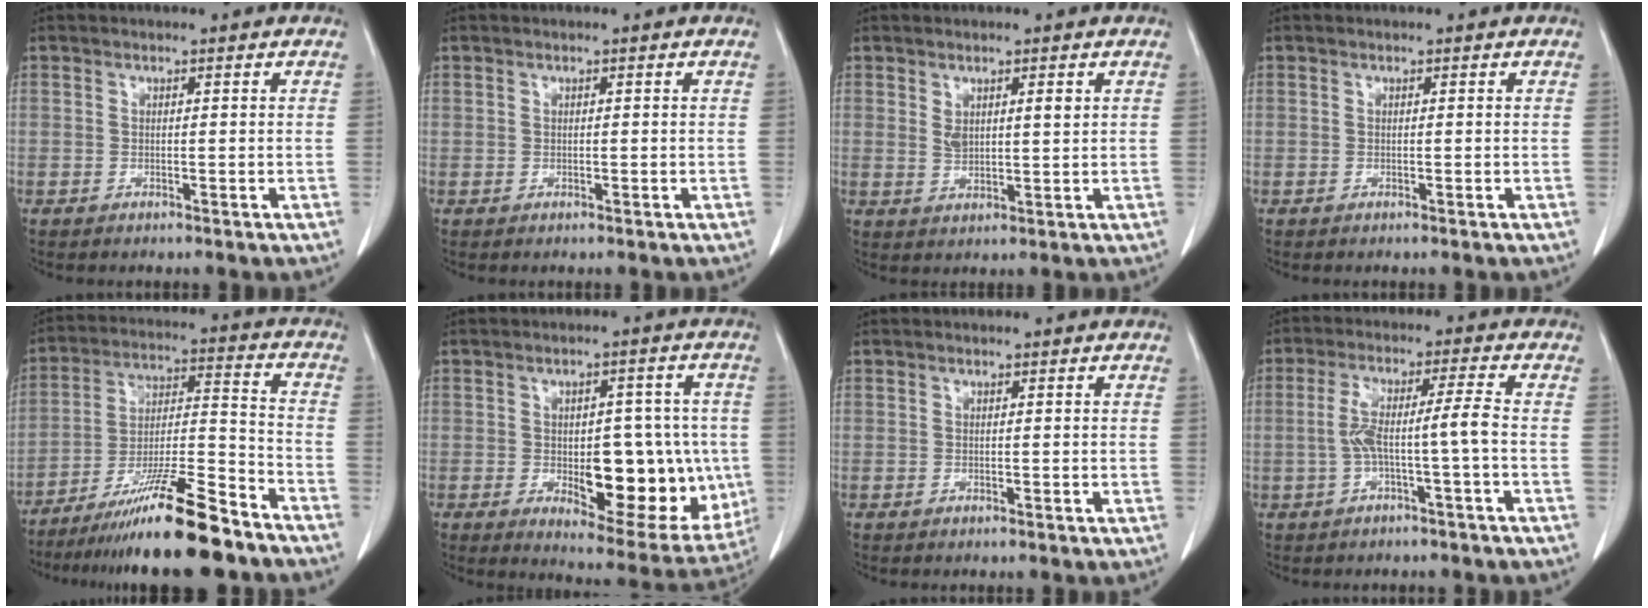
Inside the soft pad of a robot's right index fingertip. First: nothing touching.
{"total": 0.0}
{"total": 3.4, "force": [1.4, 1.4, 2.7], "torque": [-0.052, 0.004, 0.032]}
{"total": 0.0}
{"total": 16.8, "force": [-13.2, 0.4, 10.4], "torque": [-0.193, -0.015, -0.224]}
{"total": 15.8, "force": [-2.2, 6.7, 14.2], "torque": [-0.172, 0.002, -0.008]}
{"total": 0.0}
{"total": 6.2, "force": [-1.3, -0.3, 6.0], "torque": [-0.121, 0.024, -0.019]}